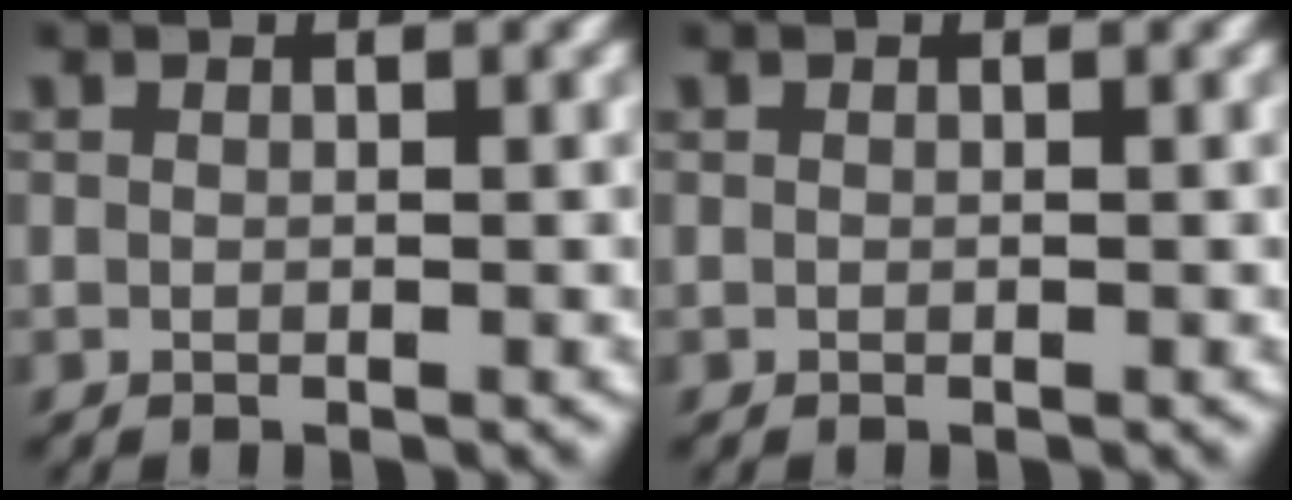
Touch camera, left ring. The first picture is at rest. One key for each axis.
{"total": 0.0}